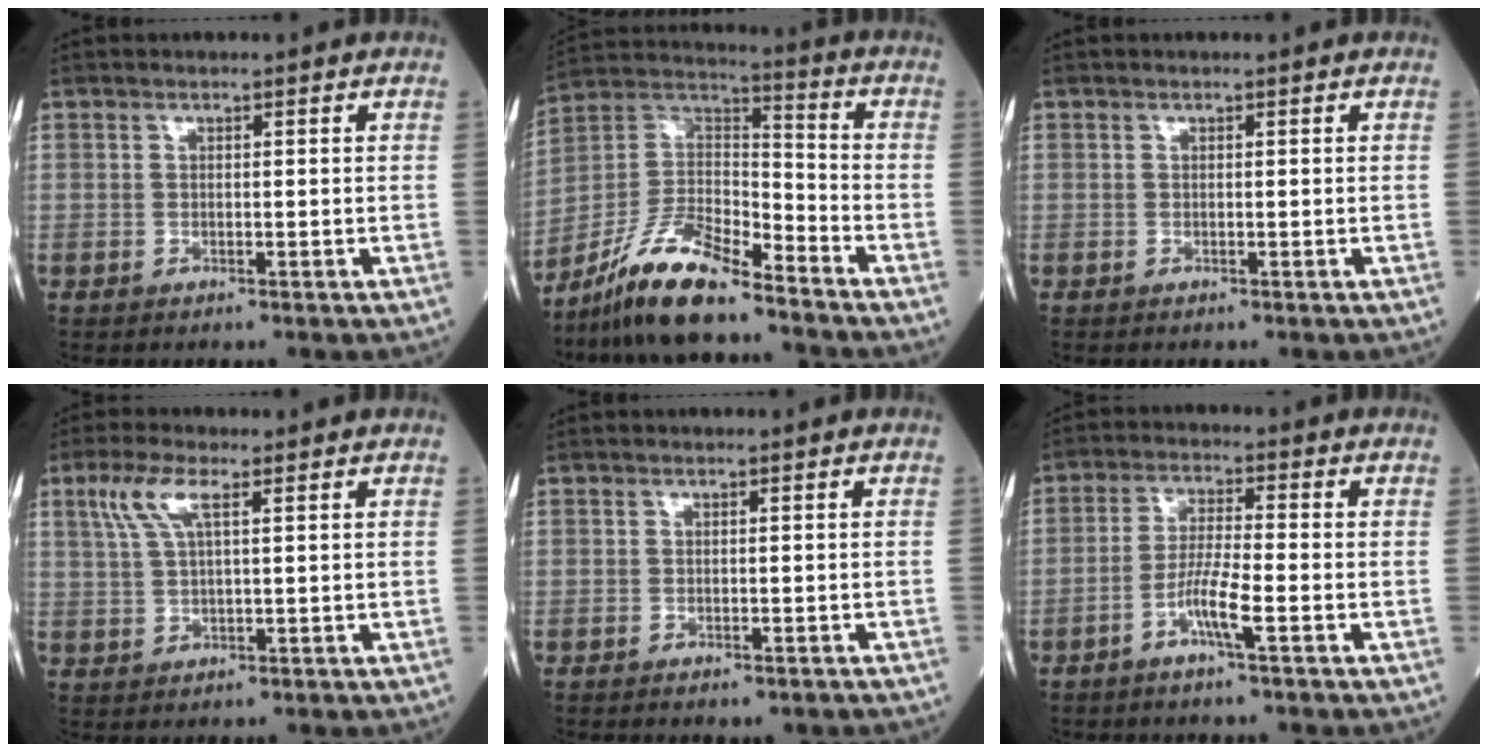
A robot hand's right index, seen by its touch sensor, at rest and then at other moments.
{"total": 13.1, "force": [-10.5, 2.4, 7.5], "torque": [-0.154, 0.009, -0.198]}
{"total": 0.0}
{"total": 5.2, "force": [2.4, 1.1, 4.4], "torque": [-0.105, 0.015, 0.053]}
{"total": 2.3, "force": [-1.9, 0.8, 1.0], "torque": [-0.012, -0.004, -0.020]}
{"total": 5.5, "force": [-2.6, -0.1, 4.8], "torque": [-0.100, 0.001, -0.053]}